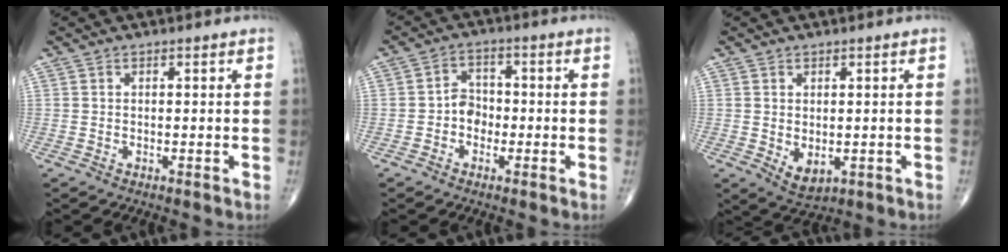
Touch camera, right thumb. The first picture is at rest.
{"total": 4.3, "force": [-1.2, 3.5, 2.0], "torque": [-0.009, 0.020, -0.030]}
{"total": 4.5, "force": [-0.7, 2.9, 3.4], "torque": [-0.045, -0.008, 0.005]}